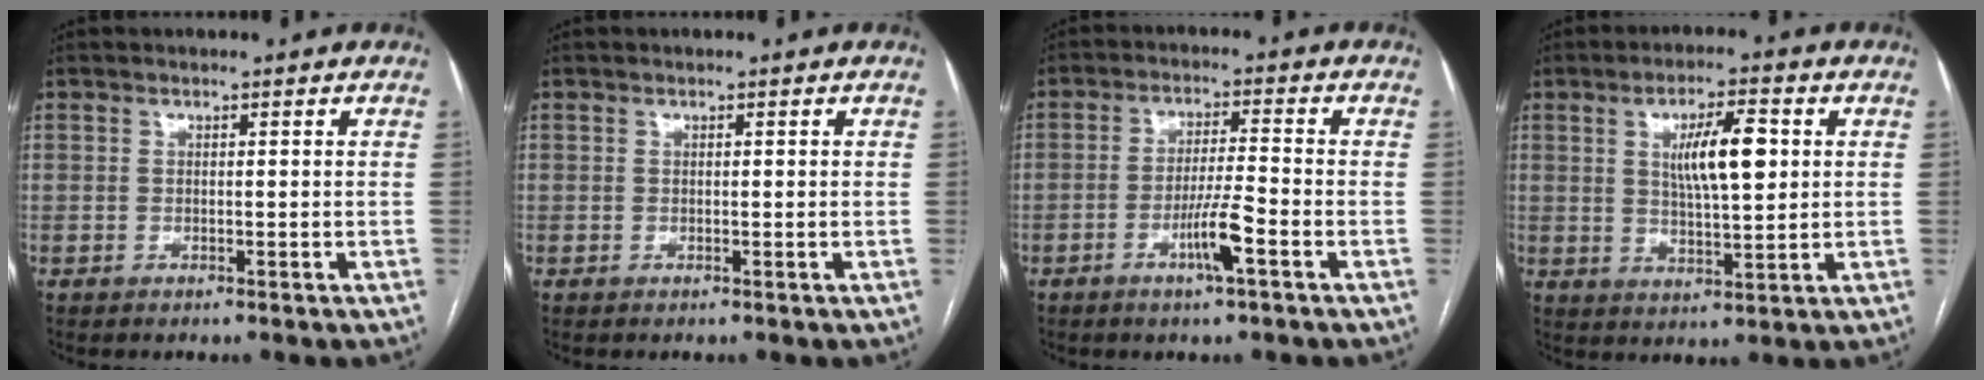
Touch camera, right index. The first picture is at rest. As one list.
[{"total": 0.0}, {"total": 6.1, "force": [-2.8, 0.0, 5.5], "torque": [-0.104, -0.006, -0.052]}, {"total": 8.4, "force": [2.1, 1.8, 7.9], "torque": [-0.139, 0.004, 0.040]}]